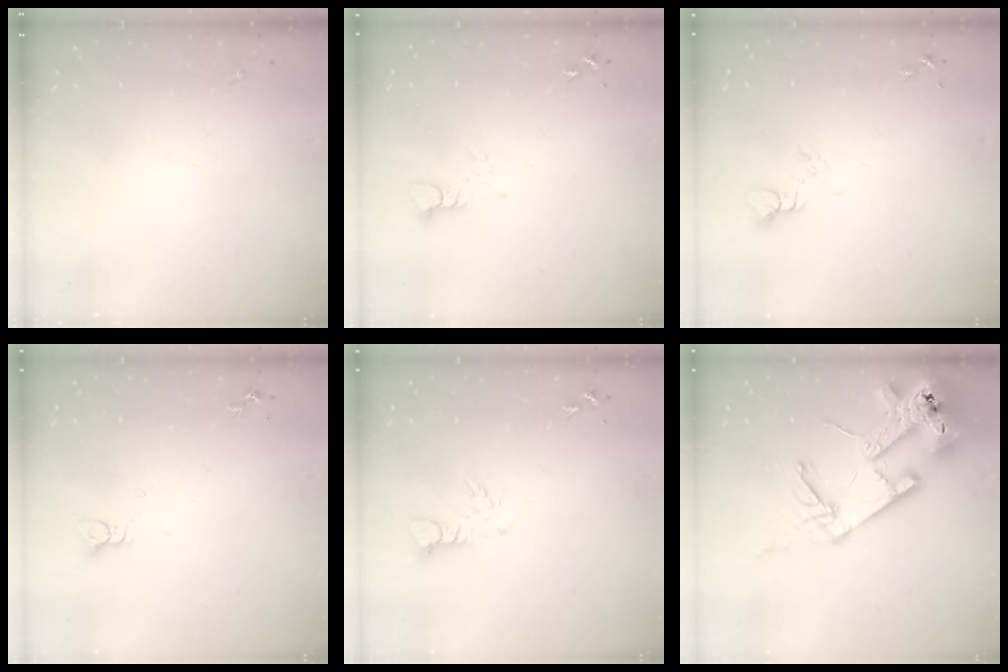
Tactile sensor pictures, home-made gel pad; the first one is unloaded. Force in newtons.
{"total": 3.1, "press": 3.1, "slide": 0.3}
{"total": 3.8, "press": 3.8, "slide": 0.2}
{"total": 2.8, "press": 2.8, "slide": 0.1}
{"total": 3.7, "press": 3.7, "slide": 0.4}
{"total": 21.7, "press": 21.5, "slide": 2.7}